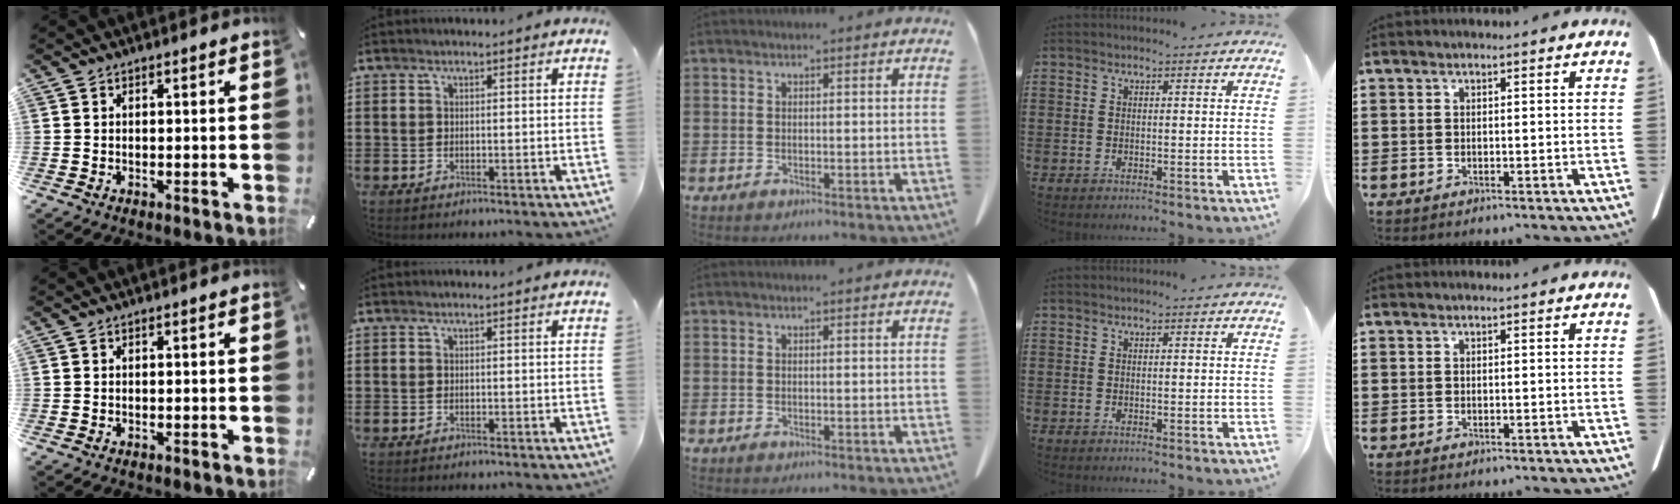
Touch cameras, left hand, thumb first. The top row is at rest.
{}